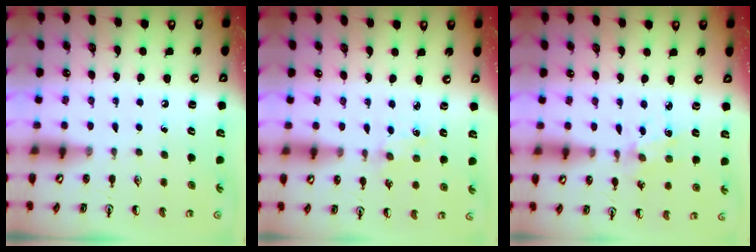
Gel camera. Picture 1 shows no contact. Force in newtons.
{"total": 1.1, "press": 1.1, "slide": 0.2}
{"total": 2.3, "press": 2.3, "slide": 0.4}